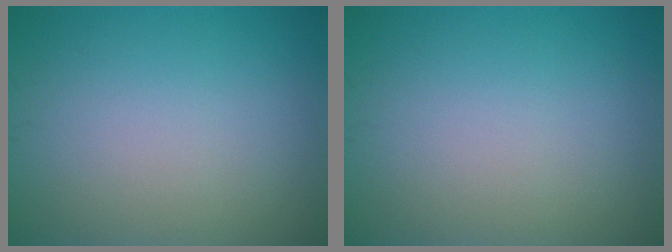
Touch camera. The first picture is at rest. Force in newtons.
{"total": 0.0}